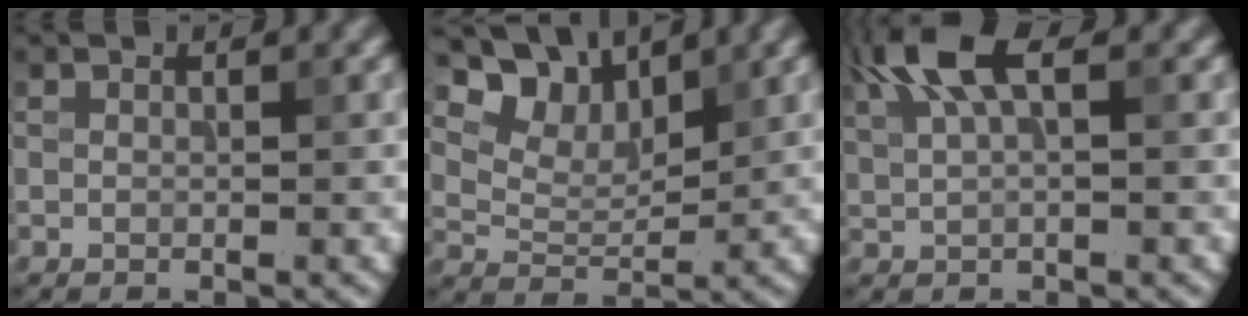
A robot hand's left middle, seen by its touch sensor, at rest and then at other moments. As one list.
[{"total": 6.4, "force": [4.7, 3.1, 3.1], "torque": [-0.061, 0.003, 0.074]}, {"total": 5.4, "force": [2.5, 2.0, 4.3], "torque": [-0.096, 0.013, 0.045]}]